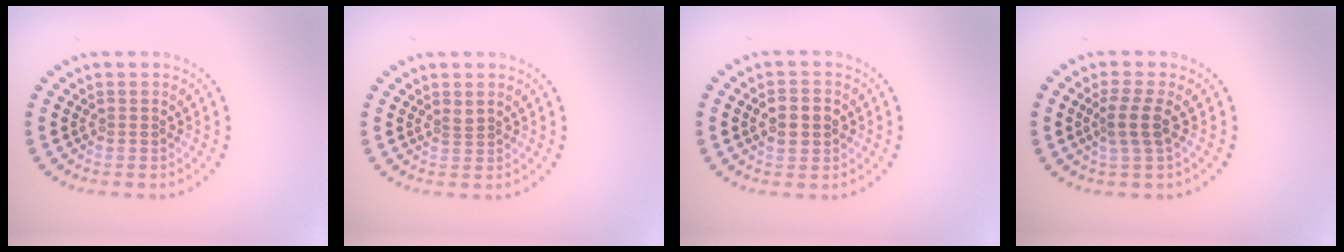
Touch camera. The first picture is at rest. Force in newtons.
{"total": 0.9, "press": 0.5, "slide": 0.8}
{"total": 2.3, "press": 2.3, "slide": 0.1}
{"total": 2.3, "press": 1.8, "slide": 1.3}